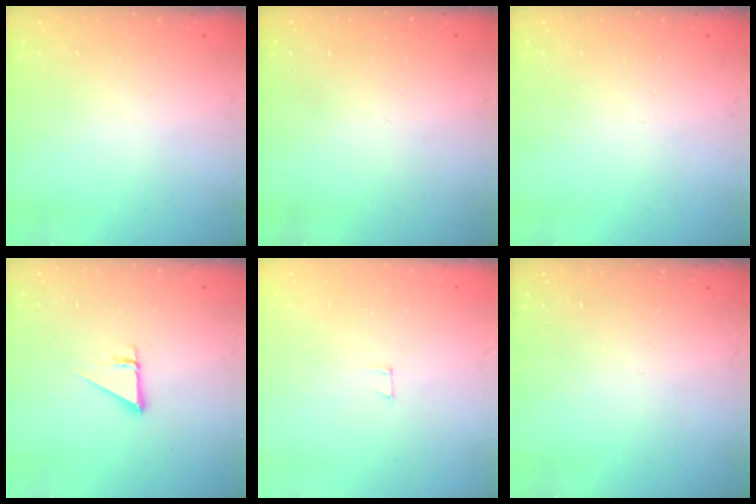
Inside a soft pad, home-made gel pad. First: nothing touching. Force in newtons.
{"total": 1.6, "press": 1.6, "slide": 0.1}
{"total": 0.0}
{"total": 2.7, "press": 2.7, "slide": 0.1}
{"total": 2.5, "press": 2.5, "slide": 0.2}
{"total": 0.0}